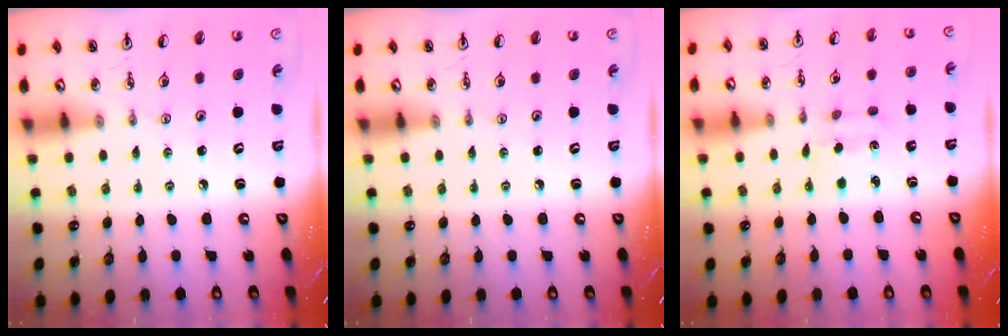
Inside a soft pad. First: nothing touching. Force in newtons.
{"total": 0.0}
{"total": 1.7, "press": 1.5, "slide": 0.7}